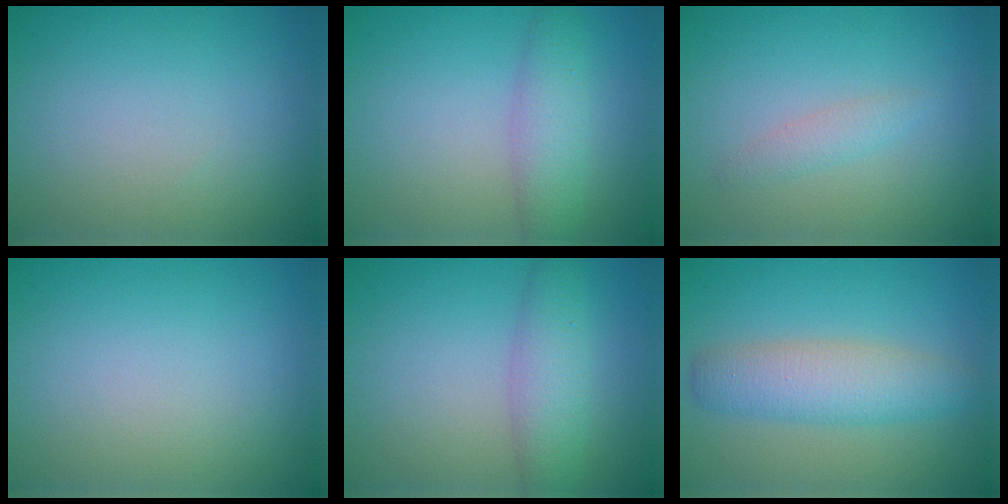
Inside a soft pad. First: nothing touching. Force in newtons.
{"total": 3.0, "press": 3.0, "slide": 0.0}
{"total": 1.2, "press": 1.2, "slide": 0.1}
{"total": 0.0}
{"total": 3.4, "press": 3.4, "slide": 0.1}
{"total": 4.3, "press": 4.3, "slide": 0.0}